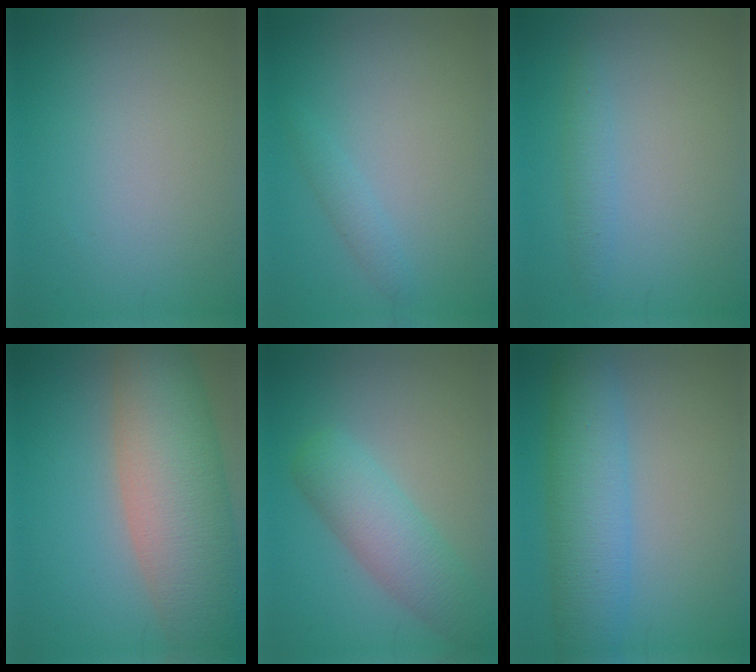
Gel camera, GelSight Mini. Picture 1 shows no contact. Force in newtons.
{"total": 1.3, "press": 1.3, "slide": 0.0}
{"total": 1.6, "press": 1.6, "slide": 0.1}
{"total": 12.4, "press": 12.4, "slide": 0.5}
{"total": 5.1, "press": 5.1, "slide": 0.2}
{"total": 7.0, "press": 7.0, "slide": 0.1}